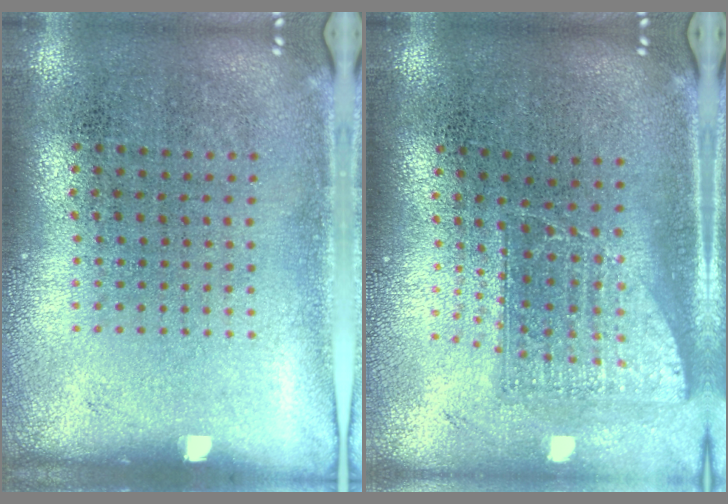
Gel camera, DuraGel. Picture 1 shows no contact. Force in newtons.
{"total": 1.7, "press": 1.3, "slide": 1.1}